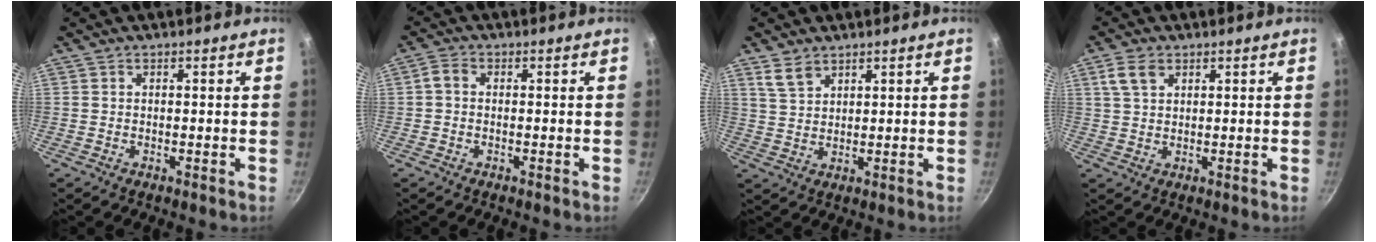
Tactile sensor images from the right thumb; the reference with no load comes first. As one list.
[{"total": 2.1, "force": [0.0, 1.5, 1.6], "torque": [-0.038, 0.010, -0.006]}, {"total": 4.2, "force": [3.1, 2.1, 2.0], "torque": [-0.035, -0.012, 0.065]}, {"total": 4.4, "force": [2.2, 2.6, 2.8], "torque": [-0.047, 0.000, 0.044]}]